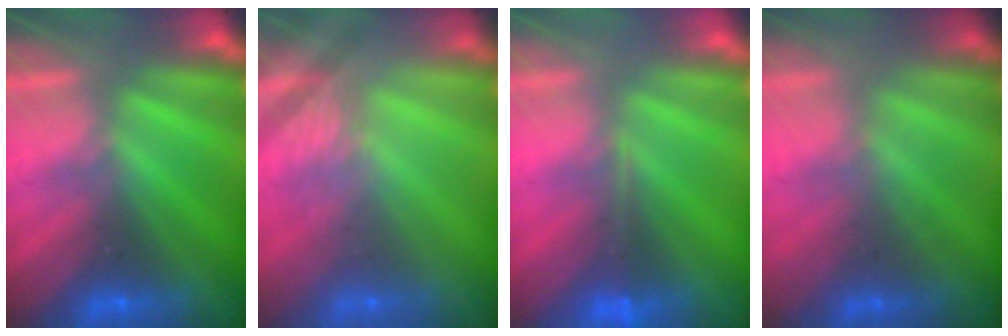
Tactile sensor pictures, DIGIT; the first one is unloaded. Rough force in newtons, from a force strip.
{"total": 2.3}
{"total": 1.6}
{"total": 1.5}